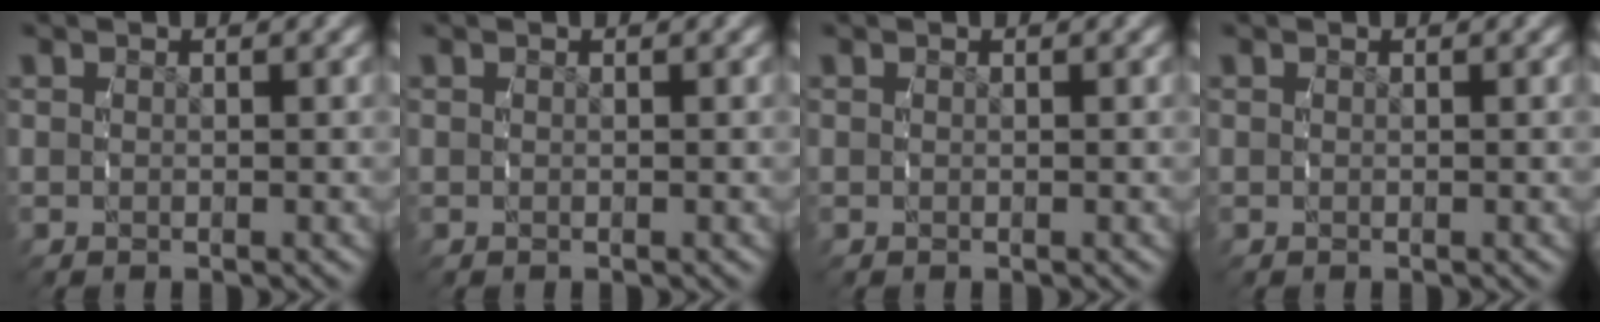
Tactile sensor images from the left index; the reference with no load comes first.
{"total": 0.0}
{"total": 0.0}
{"total": 0.0}